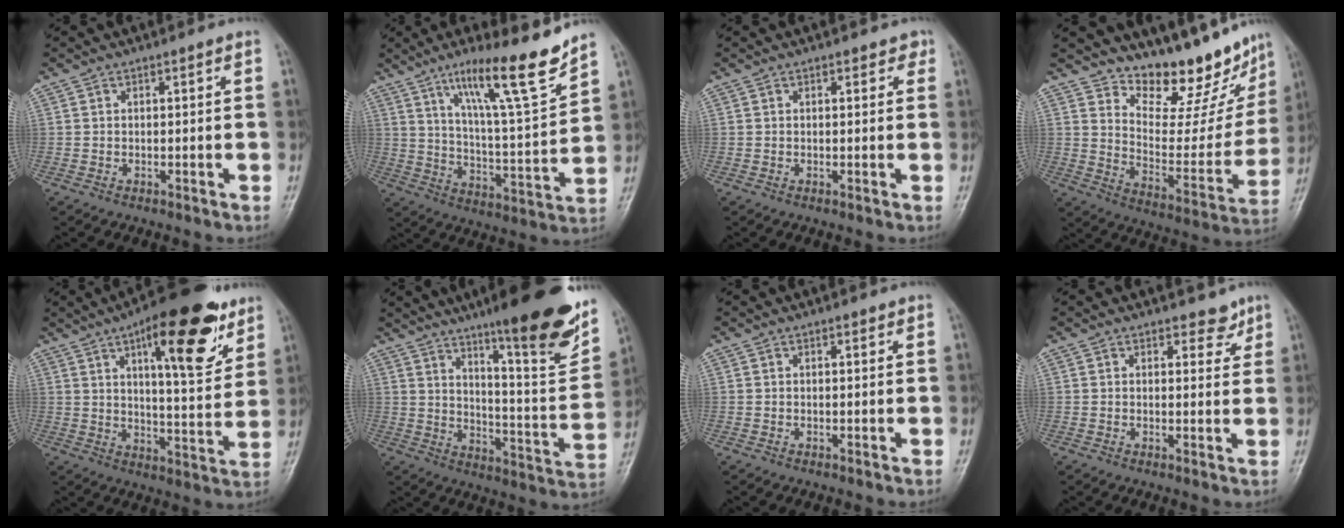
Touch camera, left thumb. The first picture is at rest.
{"total": 16.3, "force": [11.3, 1.6, 11.7], "torque": [-0.177, -0.069, 0.190]}
{"total": 1.5, "force": [0.9, 1.0, 0.7], "torque": [0.007, -0.001, 0.006]}
{"total": 18.2, "force": [15.8, 5.8, 7.0], "torque": [-0.048, -0.128, 0.225]}
{"total": 19.8, "force": [10.4, 6.7, 15.5], "torque": [-0.183, -0.040, 0.149]}
{"total": 24.2, "force": [15.4, 4.2, 18.2], "torque": [-0.235, -0.071, 0.230]}
{"total": 0.7, "force": [0.5, 0.3, 0.3], "torque": [-0.004, -0.002, 0.004]}
{"total": 3.1, "force": [2.4, 1.7, 1.0], "torque": [0.011, -0.014, 0.030]}